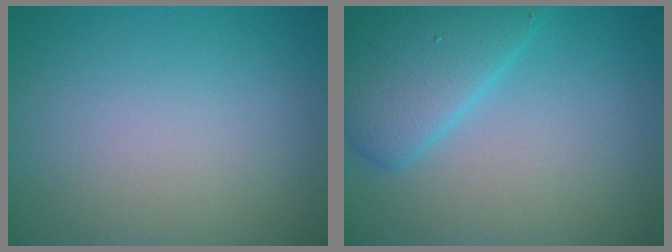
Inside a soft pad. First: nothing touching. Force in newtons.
{"total": 5.4, "press": 5.4, "slide": 0.2}